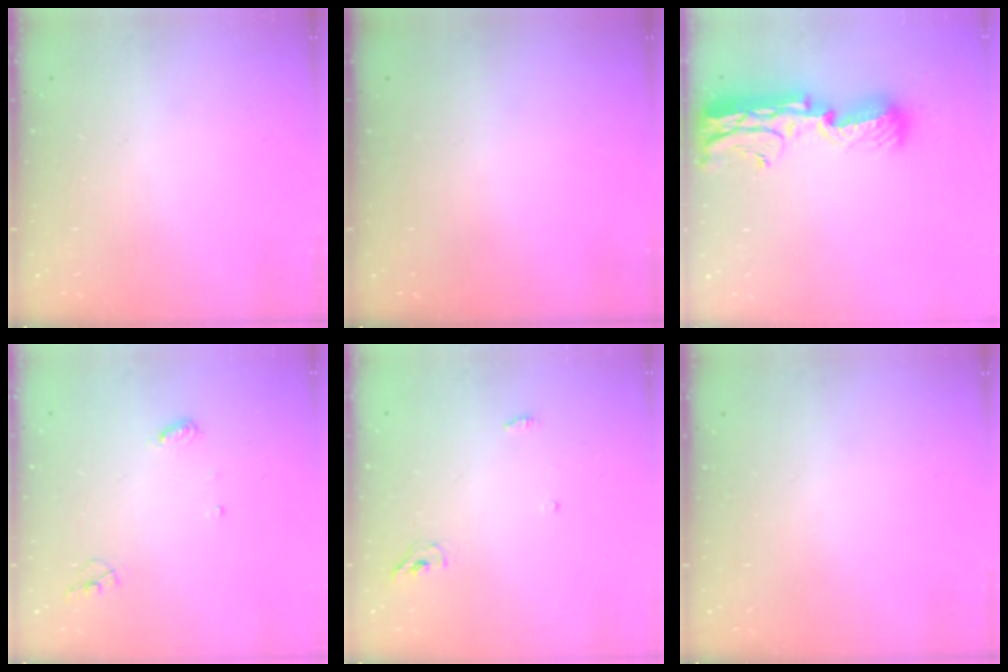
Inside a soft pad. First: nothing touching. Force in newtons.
{"total": 0.0}
{"total": 20.1, "press": 19.4, "slide": 5.5}
{"total": 4.7, "press": 4.6, "slide": 0.5}
{"total": 3.8, "press": 3.6, "slide": 1.3}
{"total": 0.0}